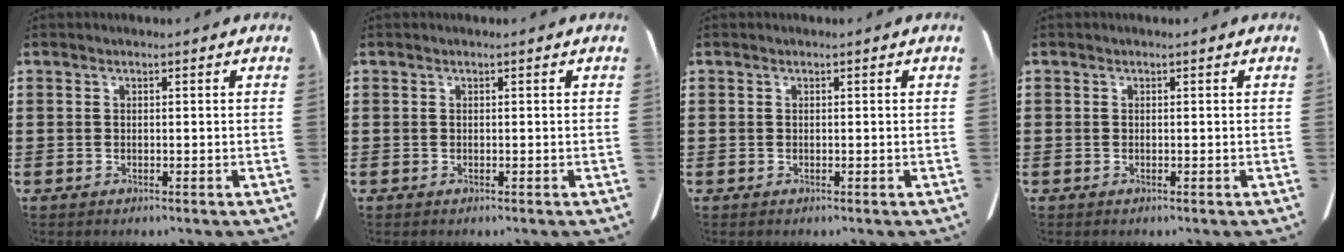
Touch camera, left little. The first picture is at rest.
{"total": 0.0}
{"total": 0.0}
{"total": 0.0}